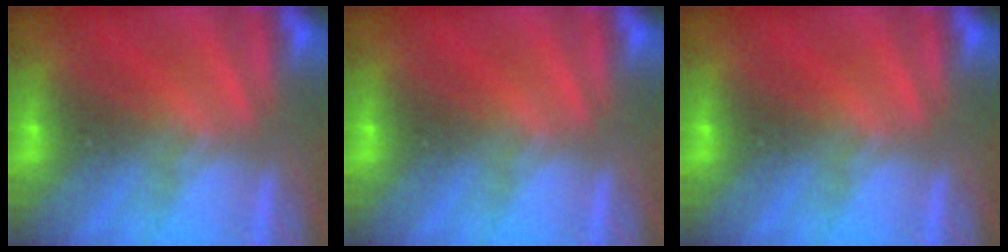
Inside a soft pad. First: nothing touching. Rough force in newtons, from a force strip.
{"total": 0.0}
{"total": 0.0}